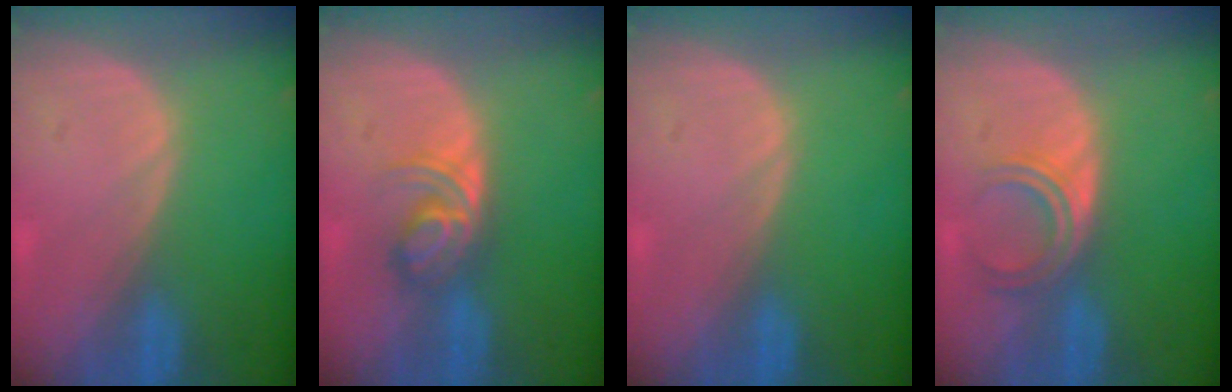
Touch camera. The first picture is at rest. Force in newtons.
{"total": 5.8, "press": 5.0, "slide": 2.9}
{"total": 0.0}
{"total": 4.8, "press": 4.0, "slide": 2.6}